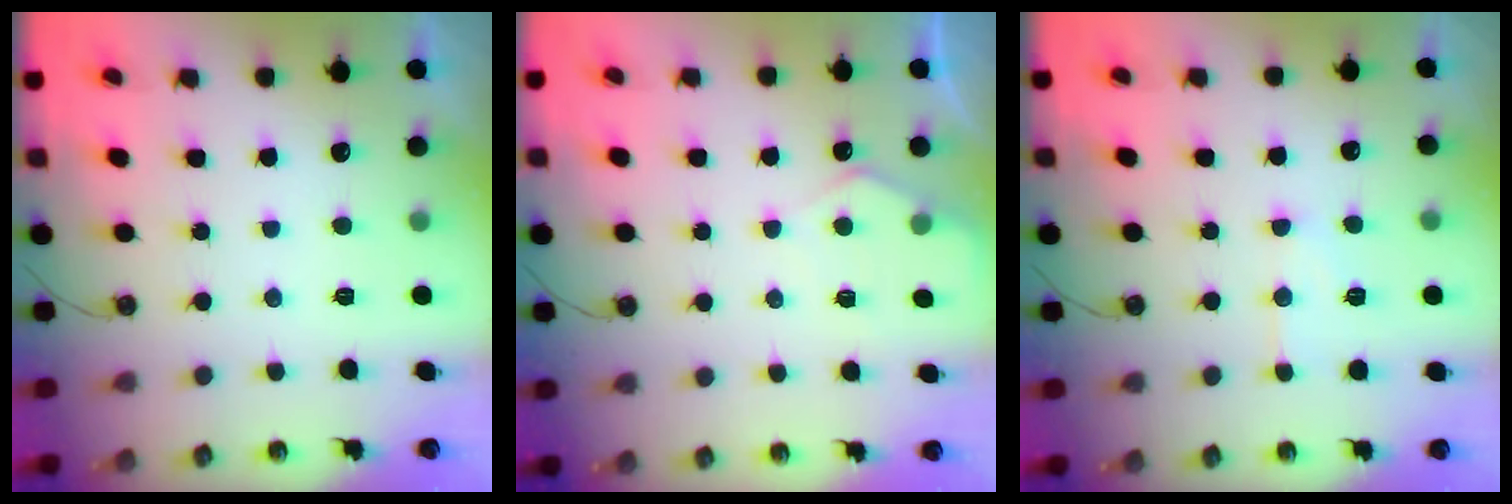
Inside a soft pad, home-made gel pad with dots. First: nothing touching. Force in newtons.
{"total": 5.3, "press": 5.2, "slide": 0.7}
{"total": 7.2, "press": 7.2, "slide": 0.6}